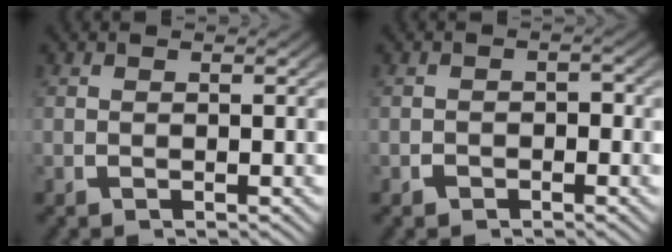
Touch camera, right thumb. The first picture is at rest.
{"total": 1.1, "force": [-0.7, 0.7, 0.3], "torque": [-0.002, -0.007, -0.012]}